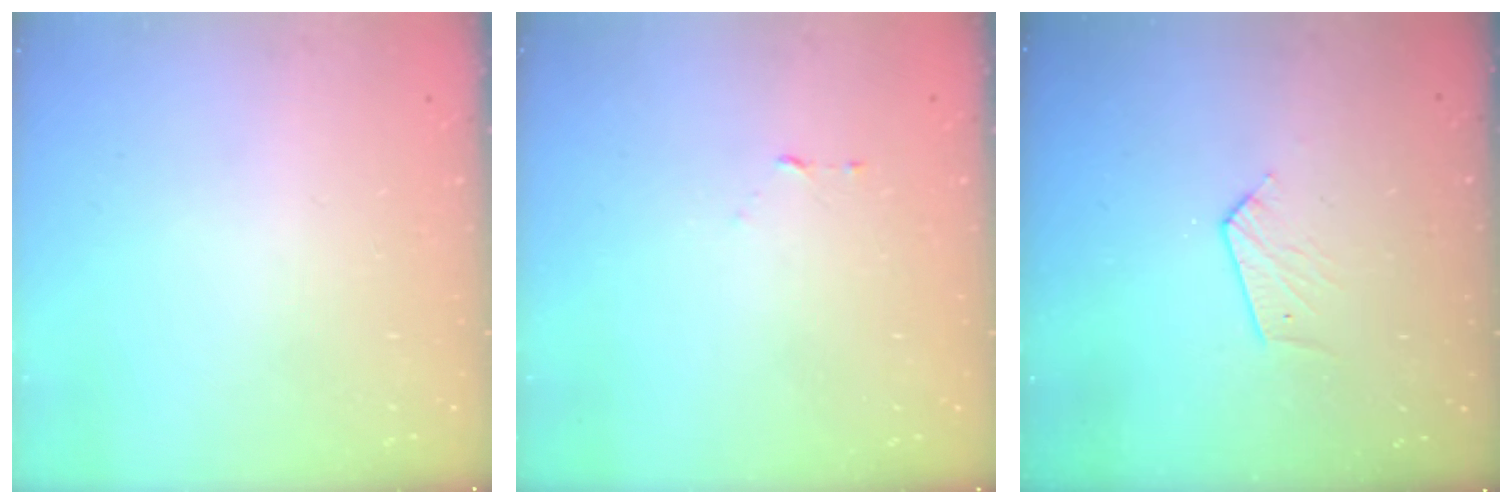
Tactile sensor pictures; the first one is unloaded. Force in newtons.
{"total": 3.2, "press": 3.2, "slide": 0.3}
{"total": 3.7, "press": 3.6, "slide": 0.3}